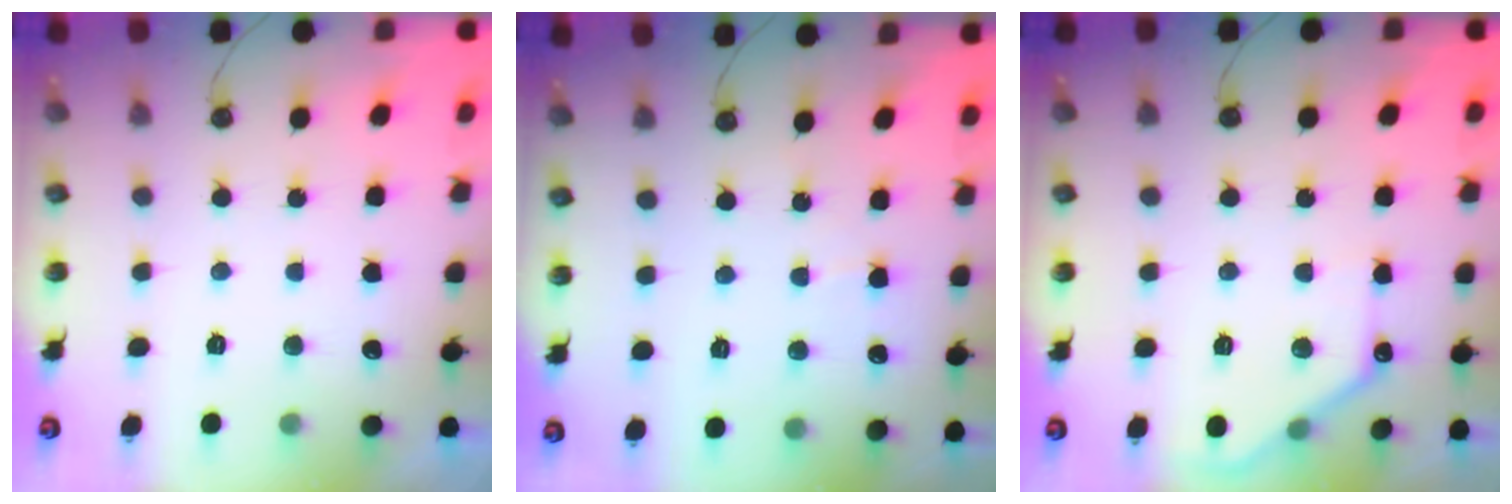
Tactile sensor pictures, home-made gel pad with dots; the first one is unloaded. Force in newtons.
{"total": 3.6, "press": 3.6, "slide": 0.6}
{"total": 9.4, "press": 9.4, "slide": 0.4}